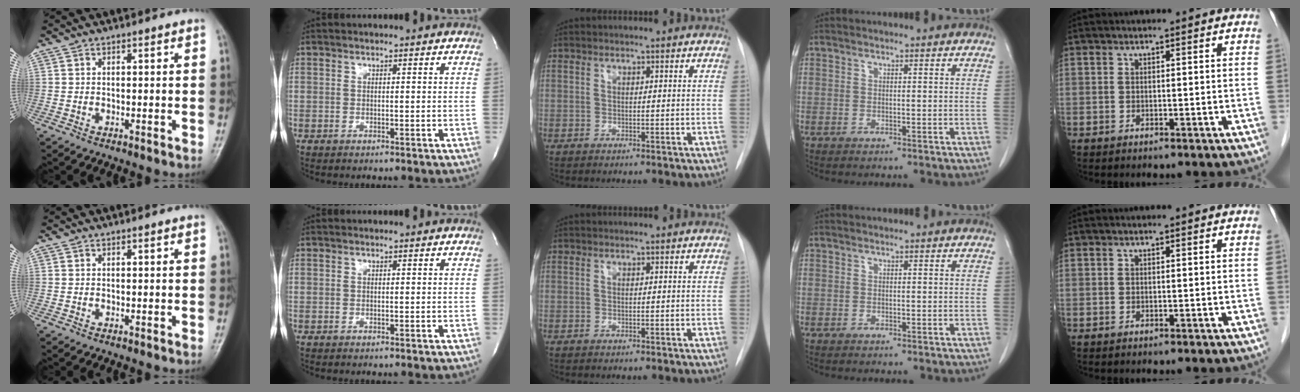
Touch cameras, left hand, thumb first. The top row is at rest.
{}